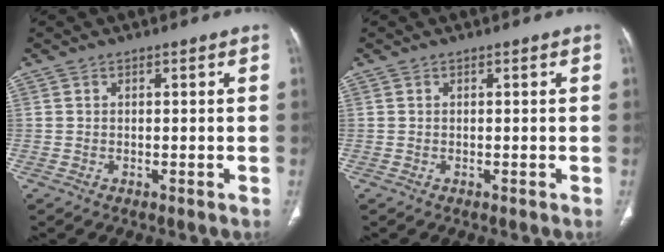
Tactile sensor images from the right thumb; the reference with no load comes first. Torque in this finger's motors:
{"motor_torque": [0.03, 0.05, -0.04, 0.04, 0.01]}